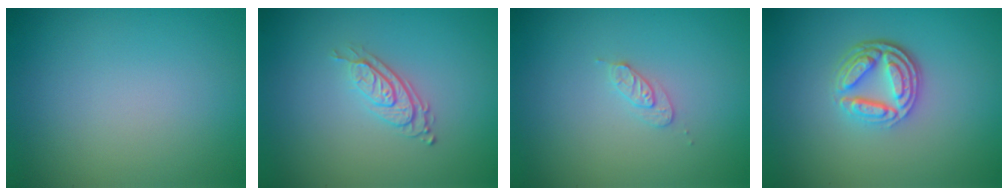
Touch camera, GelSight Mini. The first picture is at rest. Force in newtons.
{"total": 2.7, "press": 2.0, "slide": 1.9}
{"total": 1.4, "press": 1.4, "slide": 0.2}
{"total": 4.6, "press": 3.4, "slide": 3.1}